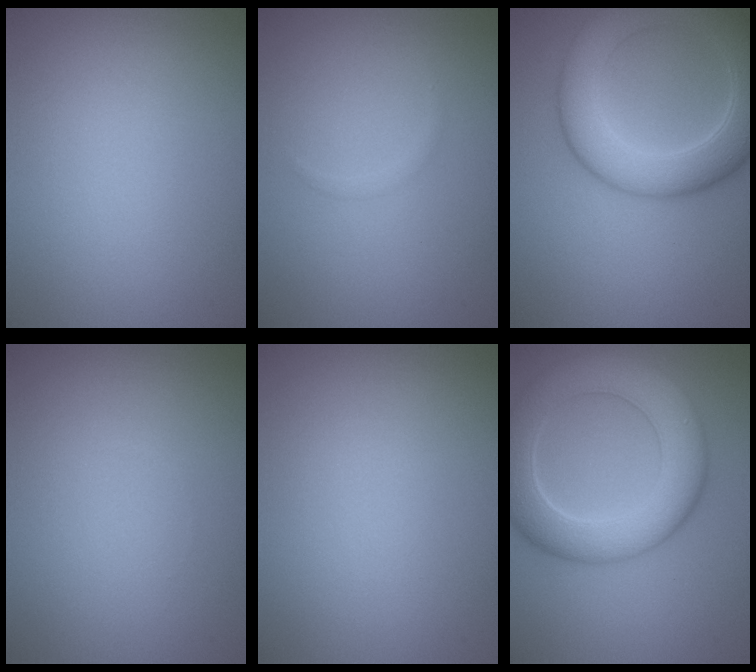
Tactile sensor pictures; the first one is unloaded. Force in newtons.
{"total": 0.5, "press": 0.5, "slide": 0.0}
{"total": 8.1, "press": 8.1, "slide": 0.4}
{"total": 0.0}
{"total": 0.0}
{"total": 8.1, "press": 8.0, "slide": 0.7}